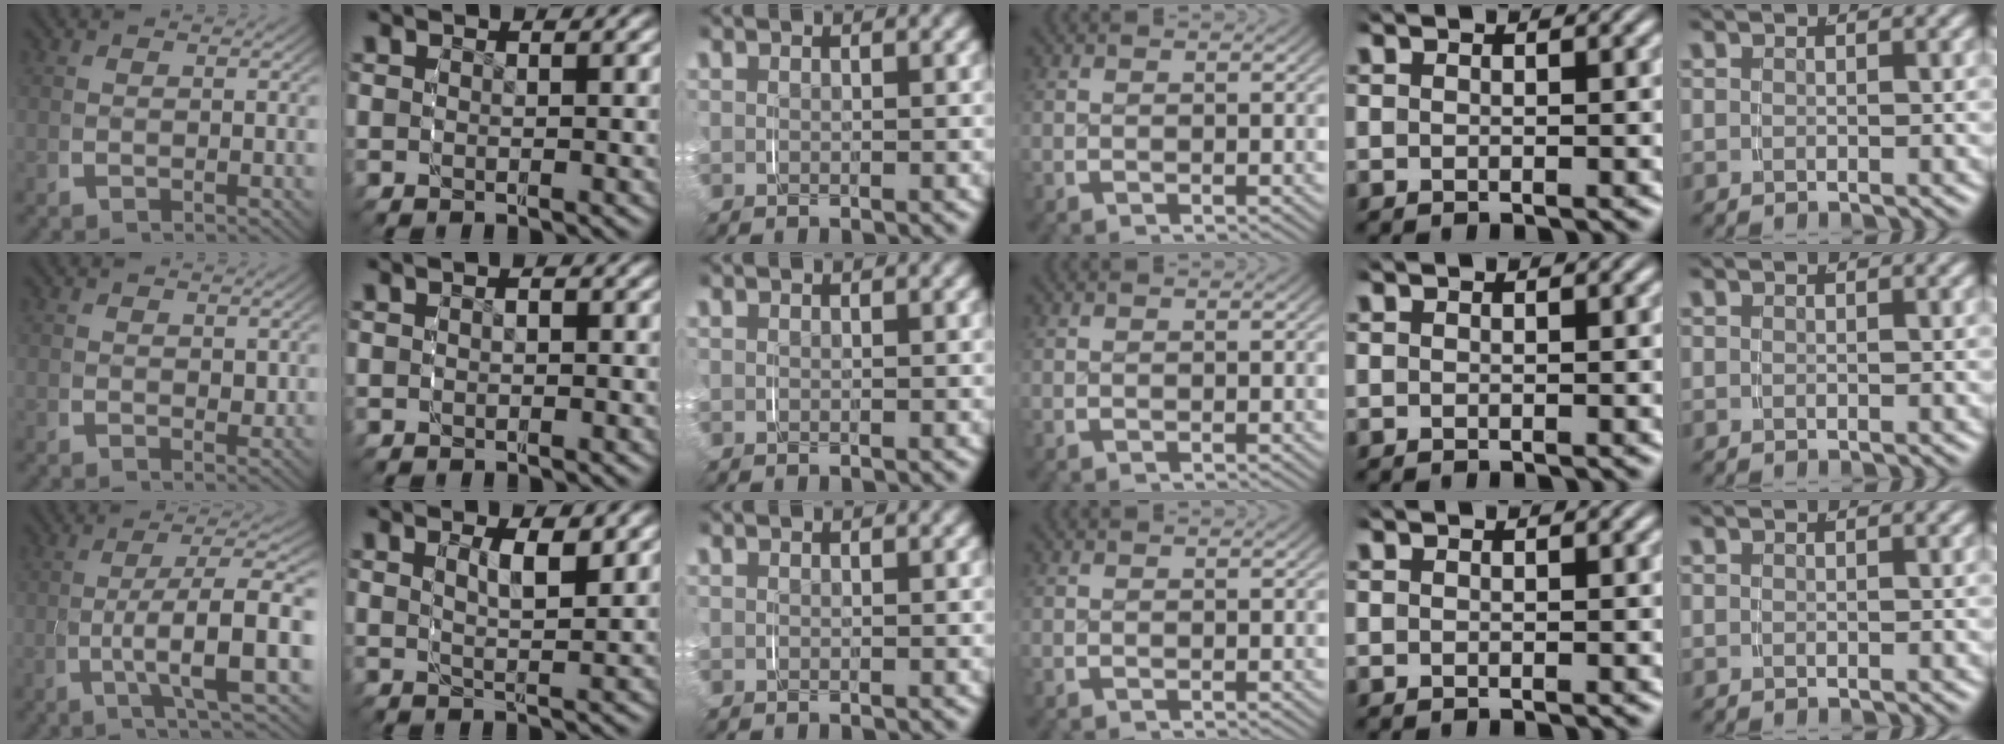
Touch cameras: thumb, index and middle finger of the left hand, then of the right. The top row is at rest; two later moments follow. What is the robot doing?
{"motion": "grasp_and_lifting", "object": "map"}